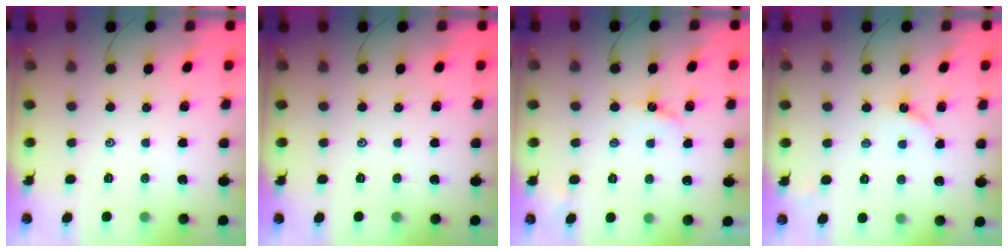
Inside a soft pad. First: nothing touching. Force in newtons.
{"total": 0.0}
{"total": 3.8, "press": 3.8, "slide": 0.5}
{"total": 2.9, "press": 2.9, "slide": 0.5}